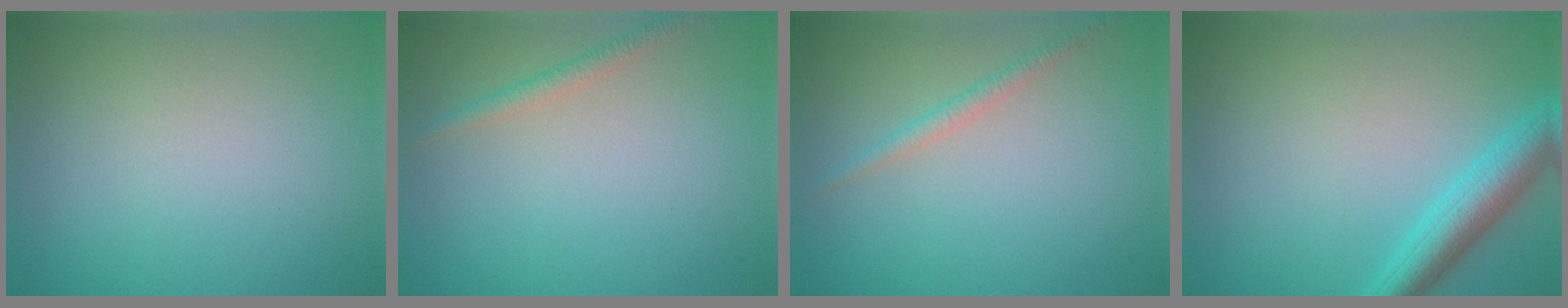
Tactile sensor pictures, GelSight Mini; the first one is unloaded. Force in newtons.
{"total": 1.5, "press": 1.5, "slide": 0.0}
{"total": 1.4, "press": 1.4, "slide": 0.0}
{"total": 3.9, "press": 3.9, "slide": 0.1}